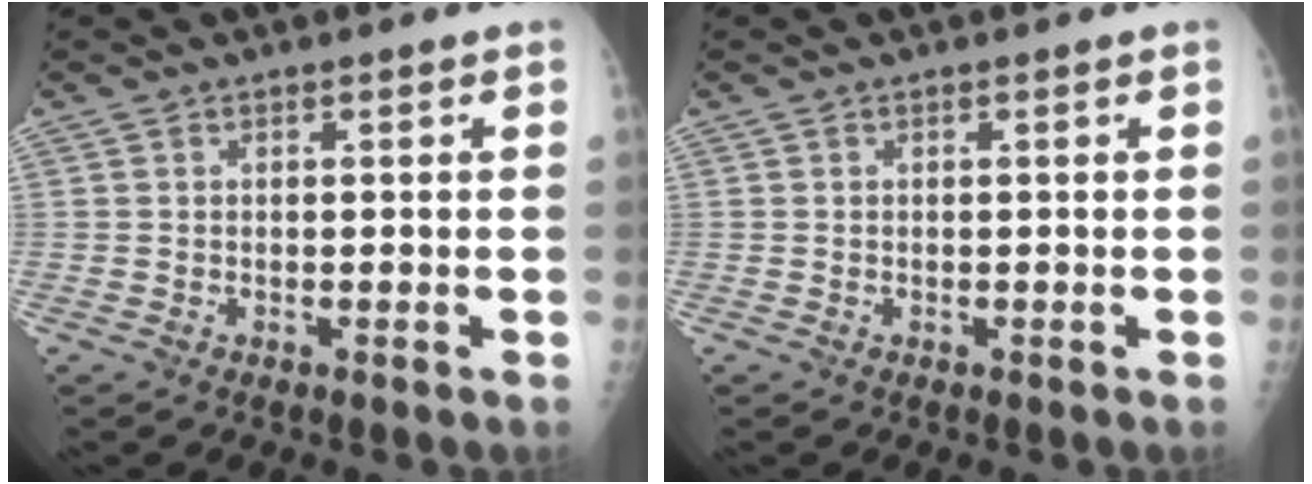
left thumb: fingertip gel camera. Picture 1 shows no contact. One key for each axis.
{"total": 0.0}